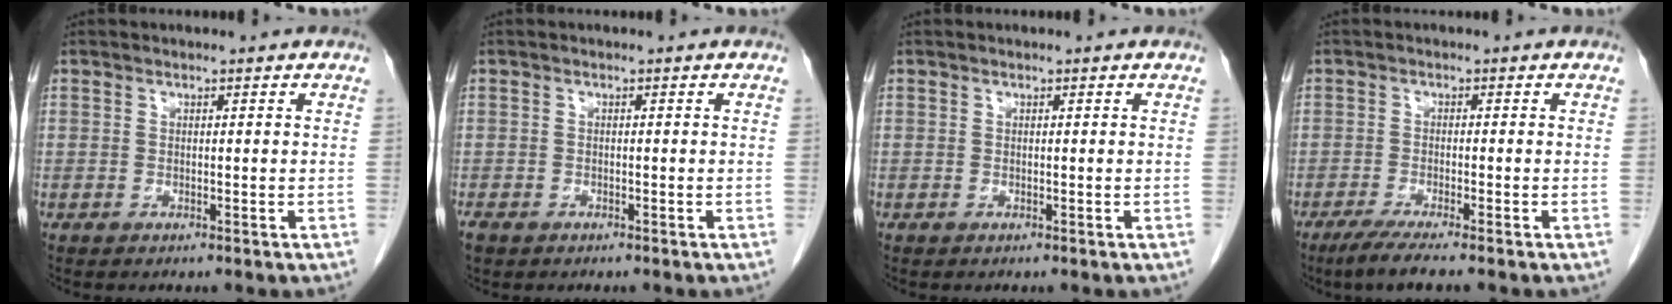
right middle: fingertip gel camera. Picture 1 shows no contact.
{"total": 1.4, "force": [-1.0, 0.9, 0.5], "torque": [-0.014, -0.001, -0.013]}
{"total": 0.0}
{"total": 4.7, "force": [-3.5, -0.3, 3.1], "torque": [-0.057, -0.013, -0.064]}